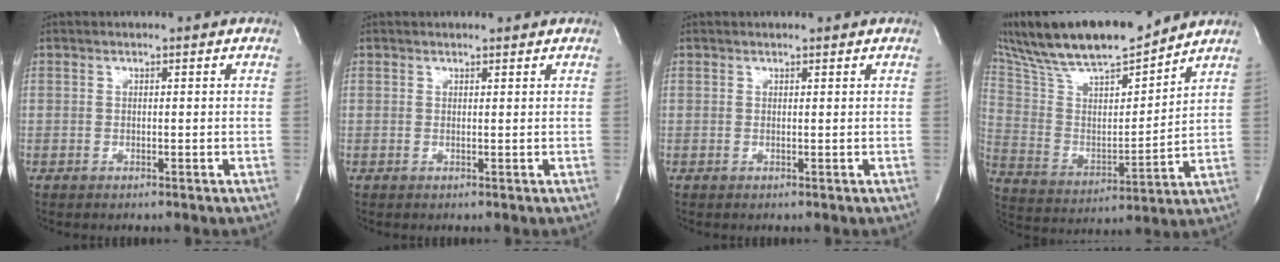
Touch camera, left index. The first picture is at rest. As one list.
[{"total": 1.5, "force": [1.4, 0.2, 0.5], "torque": [-0.007, 0.007, 0.019]}, {"total": 1.0, "force": [0.9, 0.1, 0.4], "torque": [-0.006, 0.008, 0.014]}, {"total": 20.7, "force": [17.6, 3.3, 10.4], "torque": [-0.200, 0.016, 0.316]}]